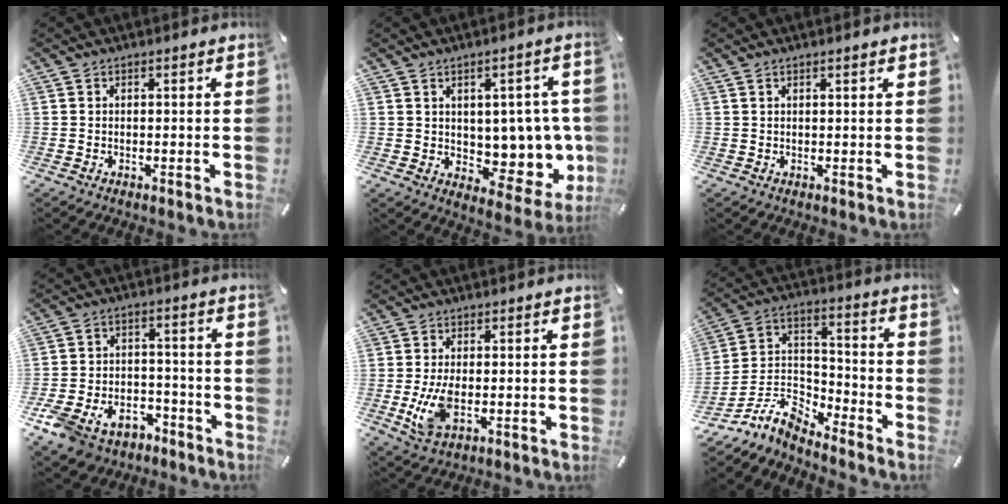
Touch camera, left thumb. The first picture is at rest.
{"total": 9.8, "force": [1.5, 7.2, 6.5], "torque": [-0.060, -0.026, 0.040]}
{"total": 1.0, "force": [0.6, 0.1, 0.8], "torque": [-0.016, -0.001, 0.010]}
{"total": 10.0, "force": [-6.2, 6.7, 4.0], "torque": [-0.080, 0.043, -0.111]}
{"total": 6.8, "force": [-0.8, 4.0, 5.5], "torque": [-0.117, -0.005, -0.016]}
{"total": 10.0, "force": [-7.9, 5.2, 3.2], "torque": [-0.068, 0.030, -0.150]}